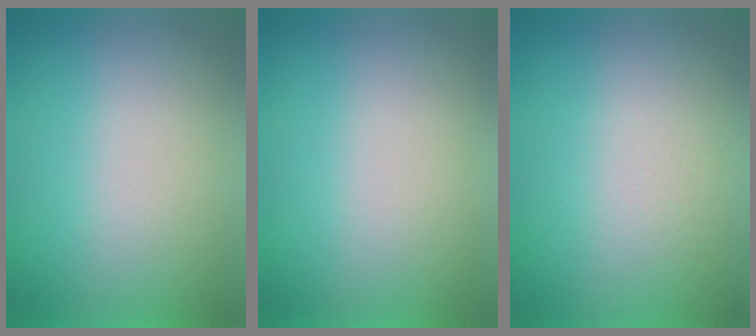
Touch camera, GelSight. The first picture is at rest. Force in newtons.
{"total": 0.0}
{"total": 2.7}